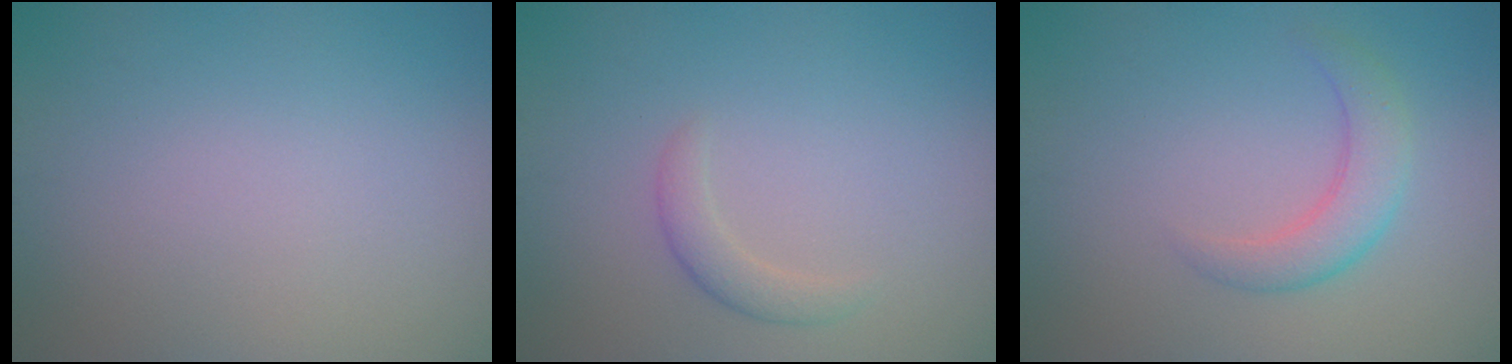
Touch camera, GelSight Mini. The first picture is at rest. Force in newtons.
{"total": 1.6, "press": 1.6, "slide": 0.1}
{"total": 3.0, "press": 3.0, "slide": 0.2}